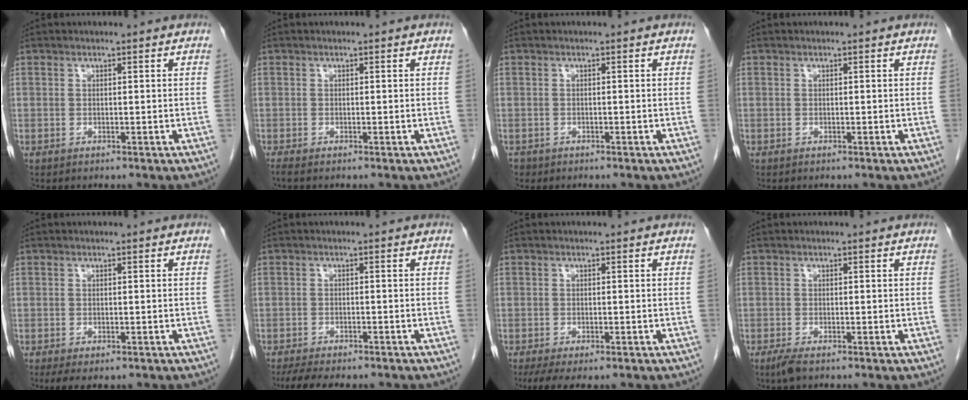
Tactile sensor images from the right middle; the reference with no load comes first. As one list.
[{"total": 0.7, "force": [-0.6, -0.1, 0.3], "torque": [-0.011, -0.005, -0.012]}, {"total": 1.0, "force": [-0.8, 0.6, 0.0], "torque": [-0.012, -0.001, -0.013]}, {"total": 0.0}, {"total": 3.6, "force": [-2.3, 1.6, 2.2], "torque": [-0.035, -0.010, -0.030]}, {"total": 9.0, "force": [-7.6, 2.4, 4.3], "torque": [-0.064, -0.006, -0.106]}, {"total": 5.6, "force": [-3.9, 1.9, 3.5], "torque": [-0.056, -0.014, -0.060]}, {"total": 1.9, "force": [-1.3, 0.4, 1.3], "torque": [-0.033, -0.007, -0.026]}]